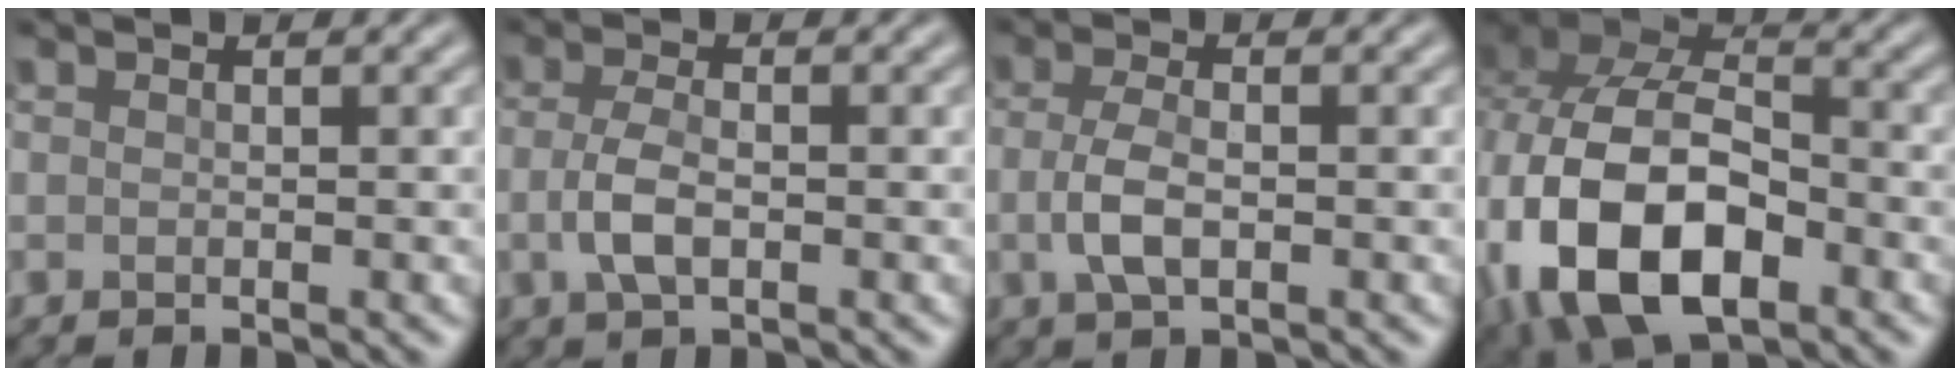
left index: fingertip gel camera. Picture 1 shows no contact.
{"total": 3.1, "force": [-0.6, 1.4, 2.7], "torque": [-0.060, -0.003, -0.014]}
{"total": 3.2, "force": [-0.5, 1.4, 2.8], "torque": [-0.063, -0.003, -0.012]}
{"total": 14.9, "force": [-4.1, 9.1, 11.1], "torque": [-0.228, -0.023, -0.074]}